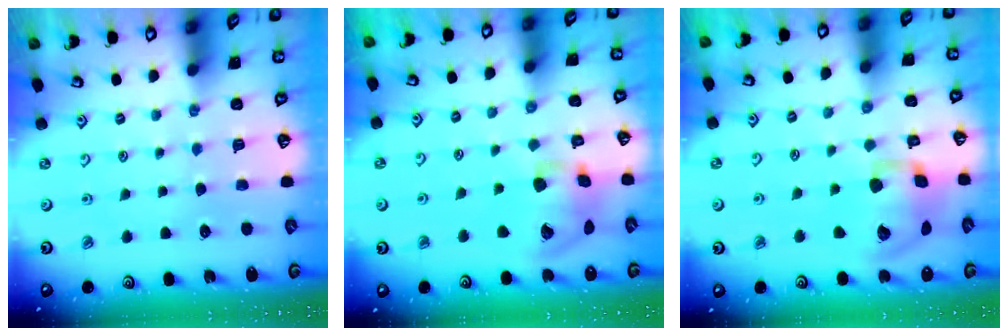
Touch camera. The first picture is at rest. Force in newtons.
{"total": 17.4, "press": 17.2, "slide": 2.6}
{"total": 16.3, "press": 16.1, "slide": 2.7}